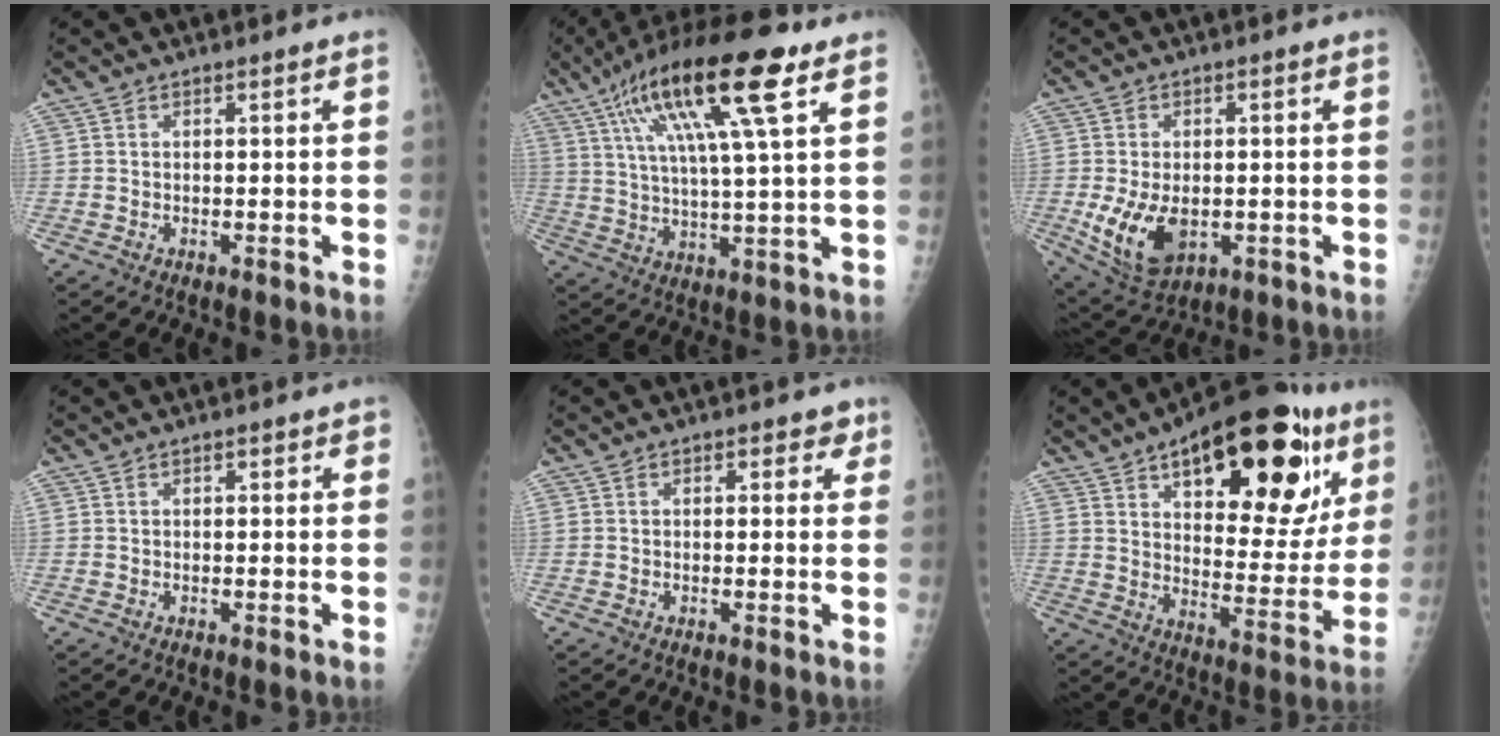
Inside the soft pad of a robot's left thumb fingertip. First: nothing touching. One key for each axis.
{"total": 19.6, "fx": 9.0, "fy": 3.7, "fz": 17.0, "tx": -0.303, "ty": -0.002, "tz": 0.151}
{"total": 10.6, "fx": -2.2, "fy": 6.6, "fz": 8.0, "tx": -0.140, "ty": -0.006, "tz": -0.022}
{"total": 1.2, "fx": 0.5, "fy": 0.8, "fz": 0.8, "tx": 0.000, "ty": 0.002, "tz": 0.002}
{"total": 2.9, "fx": 1.2, "fy": 2.1, "fz": 1.7, "tx": 0.010, "ty": 0.001, "tz": 0.006}
{"total": 29.6, "fx": 14.6, "fy": 12.9, "fz": 22.3, "tx": -0.277, "ty": -0.023, "tz": 0.216}